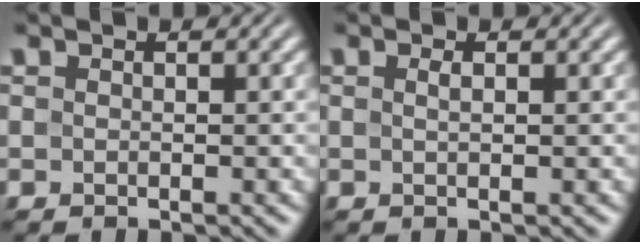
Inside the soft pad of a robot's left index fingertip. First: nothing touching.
{"total": 0.9, "force": [0.3, 0.2, 0.8], "torque": [-0.015, 0.004, 0.004]}